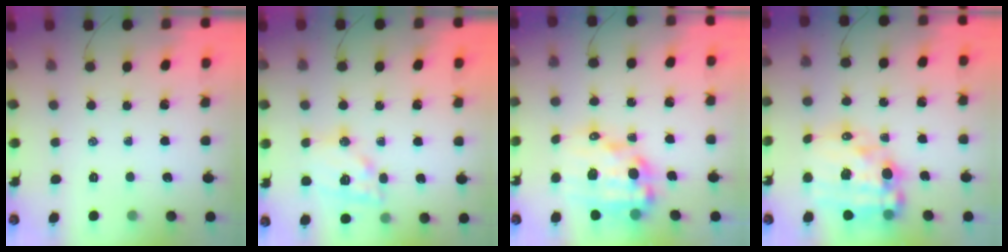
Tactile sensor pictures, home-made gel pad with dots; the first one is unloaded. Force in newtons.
{"total": 14.2, "press": 14.0, "slide": 1.9}
{"total": 15.4, "press": 15.0, "slide": 3.5}
{"total": 20.5, "press": 20.1, "slide": 4.4}